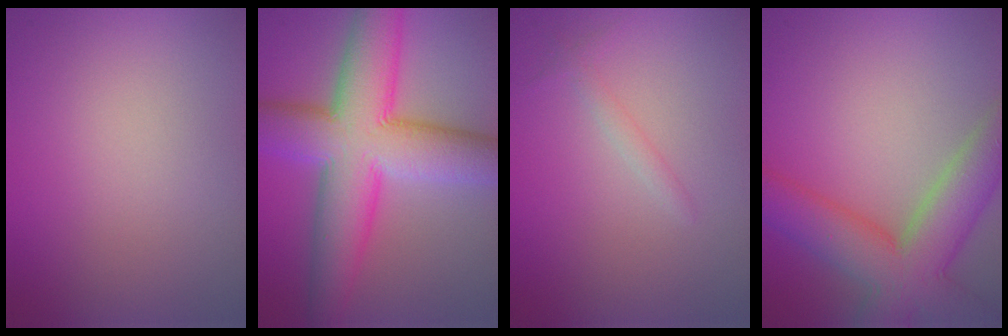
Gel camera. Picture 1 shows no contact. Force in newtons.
{"total": 11.5, "press": 11.5, "slide": 0.2}
{"total": 1.0, "press": 1.0, "slide": 0.0}
{"total": 8.3, "press": 8.3, "slide": 0.4}